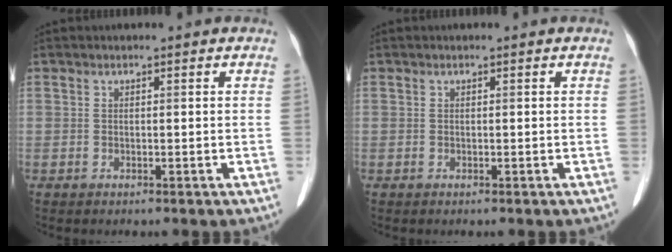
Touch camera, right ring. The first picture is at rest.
{"total": 0.0}